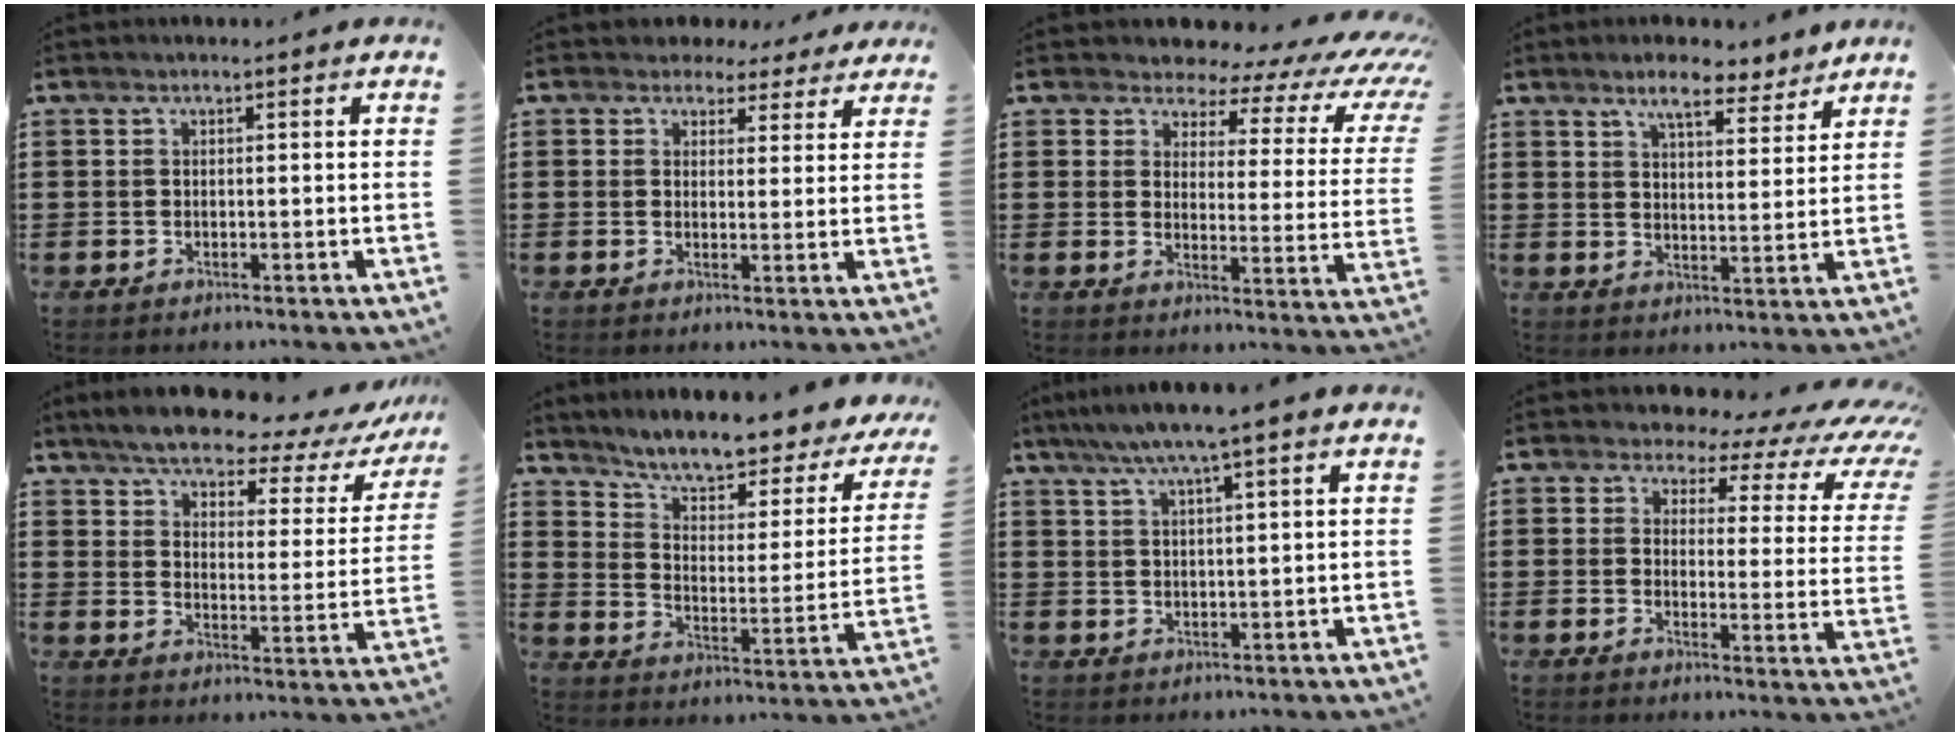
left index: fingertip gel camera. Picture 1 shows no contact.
{"total": 3.5, "force": [2.9, 1.9, 0.3], "torque": [-0.015, -0.004, 0.051]}
{"total": 4.9, "force": [3.9, 2.0, 2.1], "torque": [-0.058, -0.025, 0.062]}
{"total": 6.6, "force": [5.7, 1.4, 3.1], "torque": [-0.060, -0.017, 0.100]}
{"total": 5.5, "force": [5.0, 0.9, 2.2], "torque": [-0.070, -0.032, 0.081]}
{"total": 6.9, "force": [6.2, 0.6, 2.9], "torque": [-0.075, -0.051, 0.100]}
{"total": 4.6, "force": [3.2, -0.5, 3.2], "torque": [-0.068, -0.006, 0.055]}
{"total": 4.4, "force": [3.2, 2.1, 2.3], "torque": [-0.058, -0.017, 0.047]}